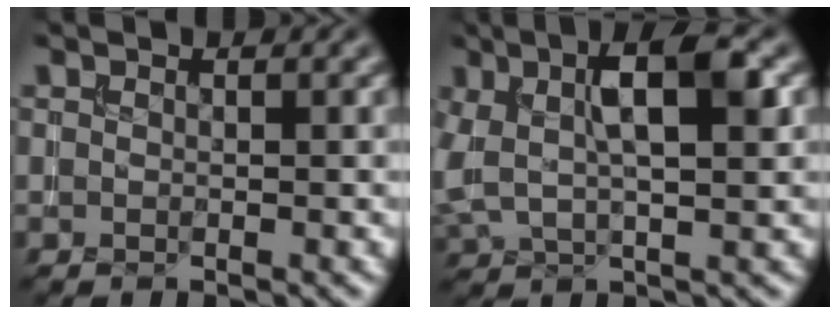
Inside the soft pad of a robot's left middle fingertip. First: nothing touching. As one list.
[{"total": 6.7, "force": [1.7, 2.6, 6.0], "torque": [-0.115, 0.007, 0.027]}]